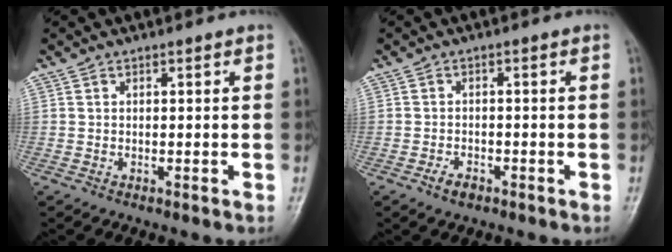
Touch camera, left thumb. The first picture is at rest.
{"total": 2.5, "force": [-1.6, 1.4, 1.4], "torque": [-0.025, 0.008, -0.026]}